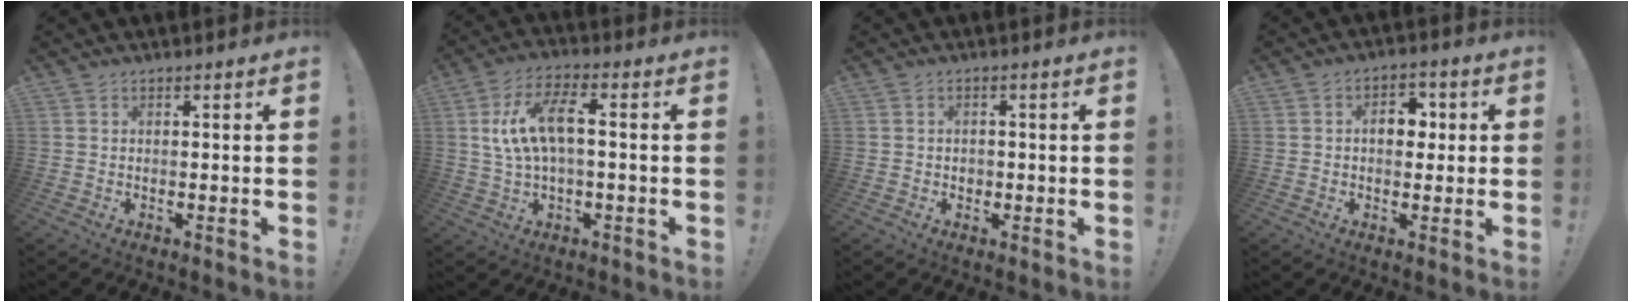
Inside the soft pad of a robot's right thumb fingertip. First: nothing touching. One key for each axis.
{"total": 12.2, "fx": 1.4, "fy": 5.1, "fz": 11.0, "tx": -0.203, "ty": 0.007, "tz": 0.024}
{"total": 1.3, "fx": -0.2, "fy": 1.1, "fz": 0.6, "tx": -0.001, "ty": 0.001, "tz": -0.006}
{"total": 7.9, "fx": 0.9, "fy": 5.5, "fz": 5.5, "tx": -0.068, "ty": 0.009, "tz": 0.013}